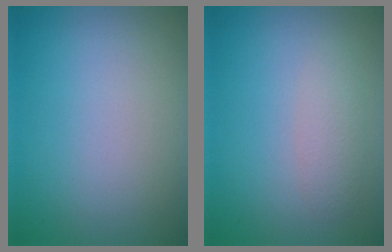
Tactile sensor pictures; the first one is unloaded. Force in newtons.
{"total": 1.7, "press": 1.7, "slide": 0.1}